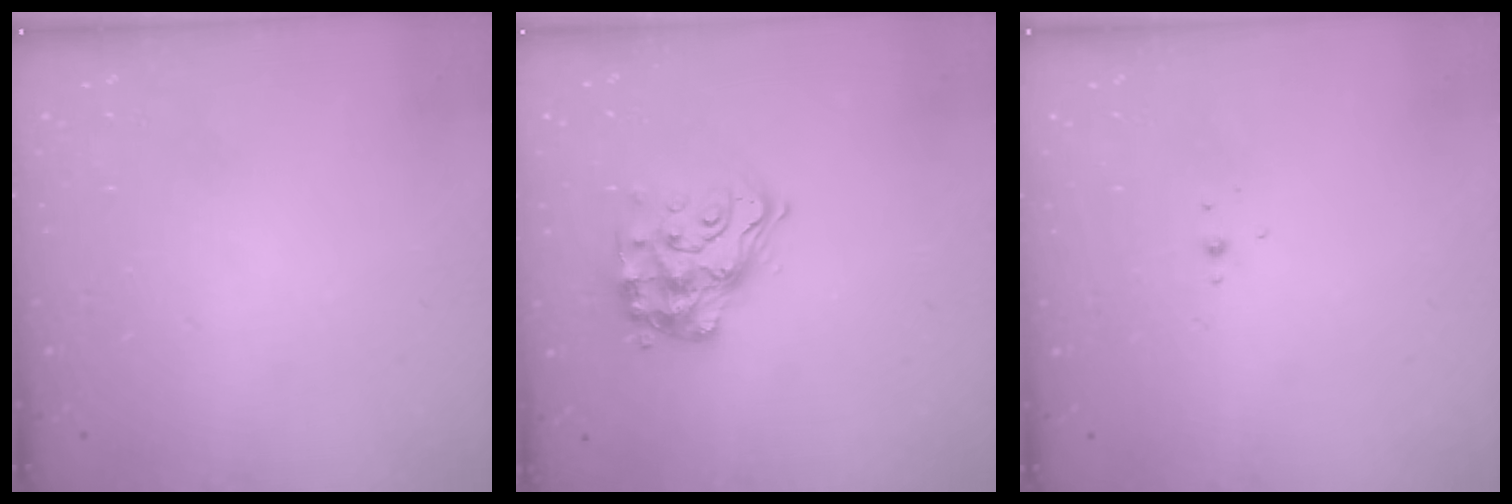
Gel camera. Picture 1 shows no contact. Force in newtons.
{"total": 15.4, "press": 15.4, "slide": 0.9}
{"total": 3.0, "press": 2.9, "slide": 0.8}